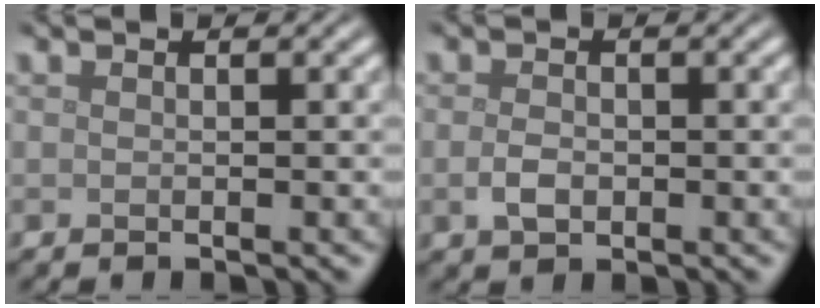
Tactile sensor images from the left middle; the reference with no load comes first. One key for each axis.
{"total": 1.6, "fx": -0.3, "fy": 1.1, "fz": 1.1, "tx": -0.025, "ty": -0.001, "tz": -0.008}